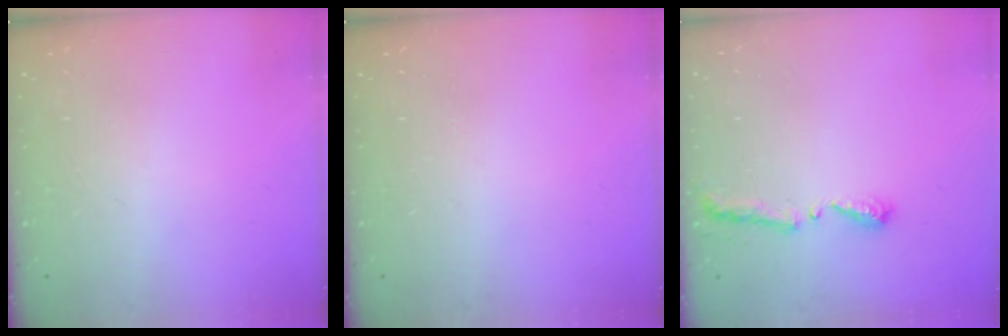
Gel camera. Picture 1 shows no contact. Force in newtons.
{"total": 0.0}
{"total": 5.1, "press": 5.0, "slide": 0.6}